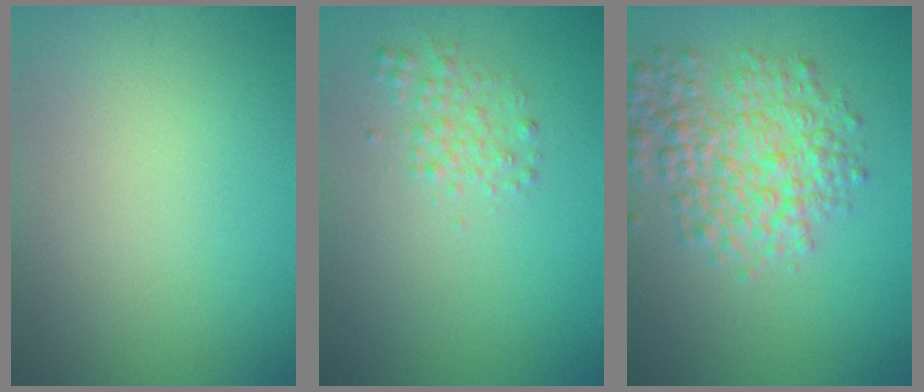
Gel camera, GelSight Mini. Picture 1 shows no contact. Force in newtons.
{"total": 1.6, "press": 1.6, "slide": 0.0}
{"total": 5.4, "press": 5.4, "slide": 0.2}